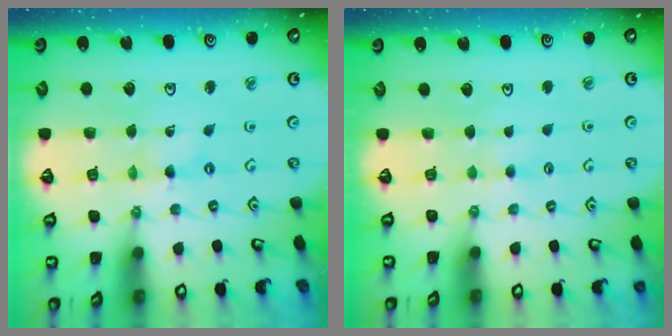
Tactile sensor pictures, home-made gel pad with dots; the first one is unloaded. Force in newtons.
{"total": 1.8, "press": 1.7, "slide": 0.3}